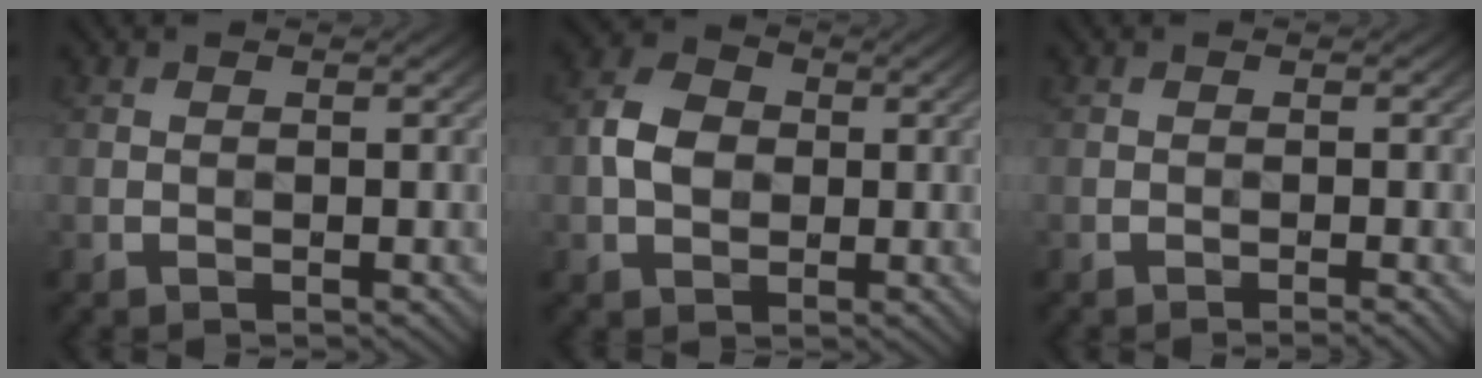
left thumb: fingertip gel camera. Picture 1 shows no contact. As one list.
[{"total": 4.9, "force": [0.0, 3.8, 3.1], "torque": [-0.070, 0.005, -0.006]}, {"total": 0.8, "force": [-0.5, 0.1, 0.6], "torque": [-0.008, 0.000, -0.014]}]